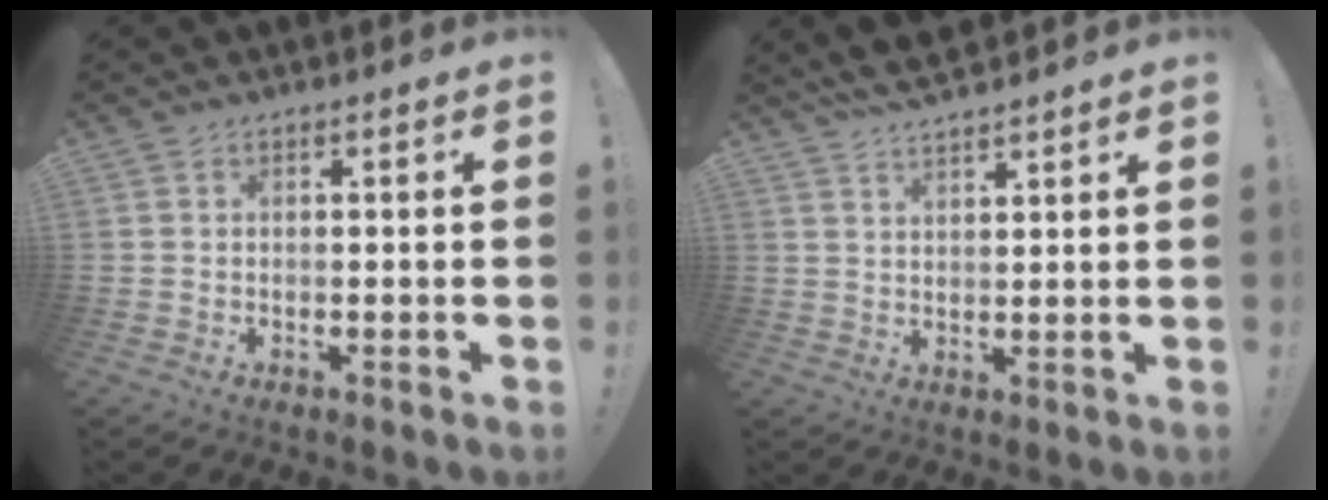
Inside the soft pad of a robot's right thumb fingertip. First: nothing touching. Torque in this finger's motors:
{"motor_torque": [-0.09, 0.09, 0.40, 0.35, 0.00]}